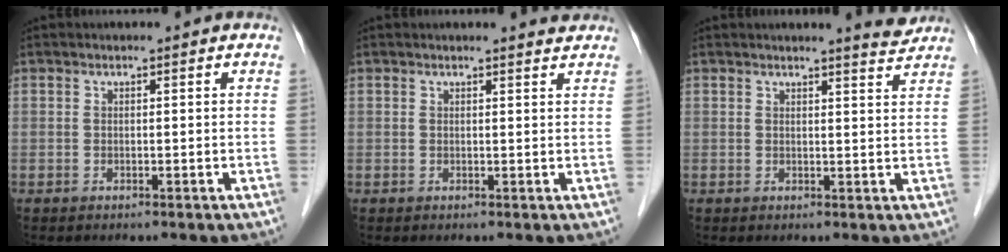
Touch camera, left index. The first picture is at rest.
{"total": 1.9, "force": [1.9, -0.1, 0.1], "torque": [-0.009, -0.004, 0.019]}
{"total": 3.0, "force": [2.9, -0.4, 0.5], "torque": [-0.013, -0.019, 0.032]}